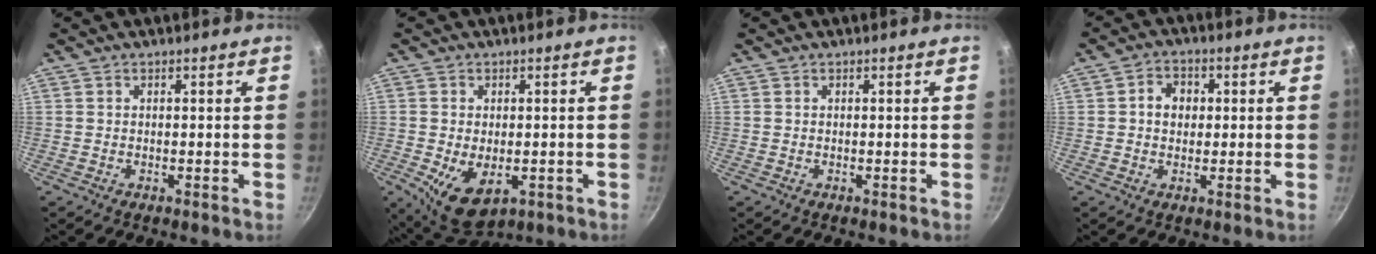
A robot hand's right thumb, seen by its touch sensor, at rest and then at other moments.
{"total": 9.2, "force": [-2.2, 5.4, 7.1], "torque": [-0.109, -0.012, -0.022]}
{"total": 0.0}
{"total": 4.9, "force": [0.5, 4.1, 2.7], "torque": [-0.020, 0.007, 0.001]}